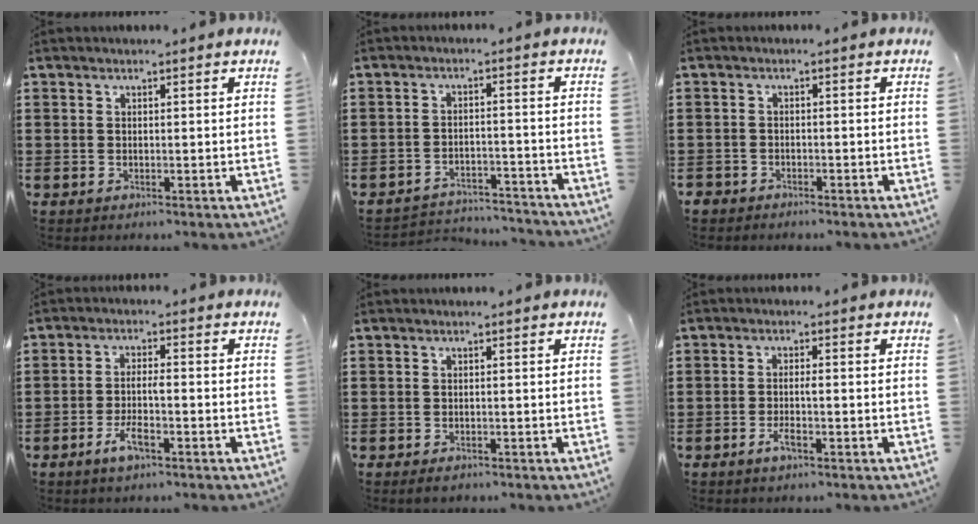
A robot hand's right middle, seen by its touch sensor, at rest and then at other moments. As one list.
[{"total": 3.5, "force": [-3.5, 0.4, 0.3], "torque": [-0.010, 0.003, -0.074]}, {"total": 1.7, "force": [-1.6, 0.5, -0.2], "torque": [-0.001, 0.000, -0.037]}, {"total": 4.1, "force": [-2.0, 1.1, 3.4], "torque": [-0.077, 0.001, -0.044]}, {"total": 0.9, "force": [-0.8, 0.4, 0.4], "torque": [-0.009, -0.003, -0.015]}, {"total": 2.5, "force": [-1.1, 0.6, 2.1], "torque": [-0.044, 0.000, -0.023]}]